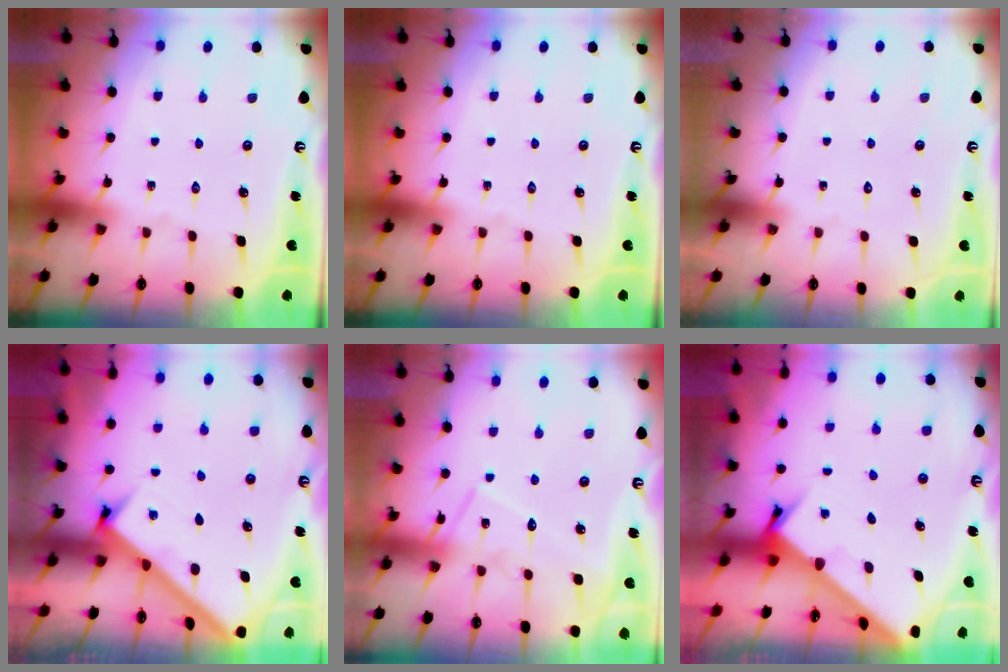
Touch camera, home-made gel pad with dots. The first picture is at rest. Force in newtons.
{"total": 0.0}
{"total": 1.8, "press": 1.7, "slide": 0.1}
{"total": 2.5, "press": 2.4, "slide": 0.4}
{"total": 10.8, "press": 10.8, "slide": 0.7}
{"total": 2.5, "press": 2.5, "slide": 0.2}